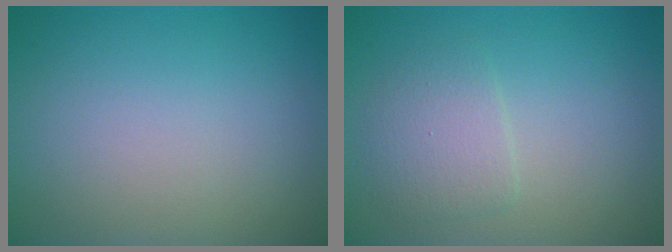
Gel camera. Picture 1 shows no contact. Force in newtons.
{"total": 2.4, "press": 2.4, "slide": 0.1}